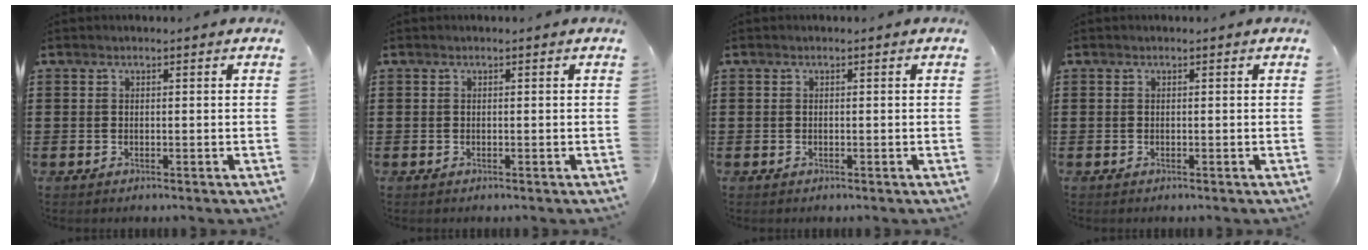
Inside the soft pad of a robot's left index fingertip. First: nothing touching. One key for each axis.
{"total": 0.0}
{"total": 0.0}
{"total": 0.0}